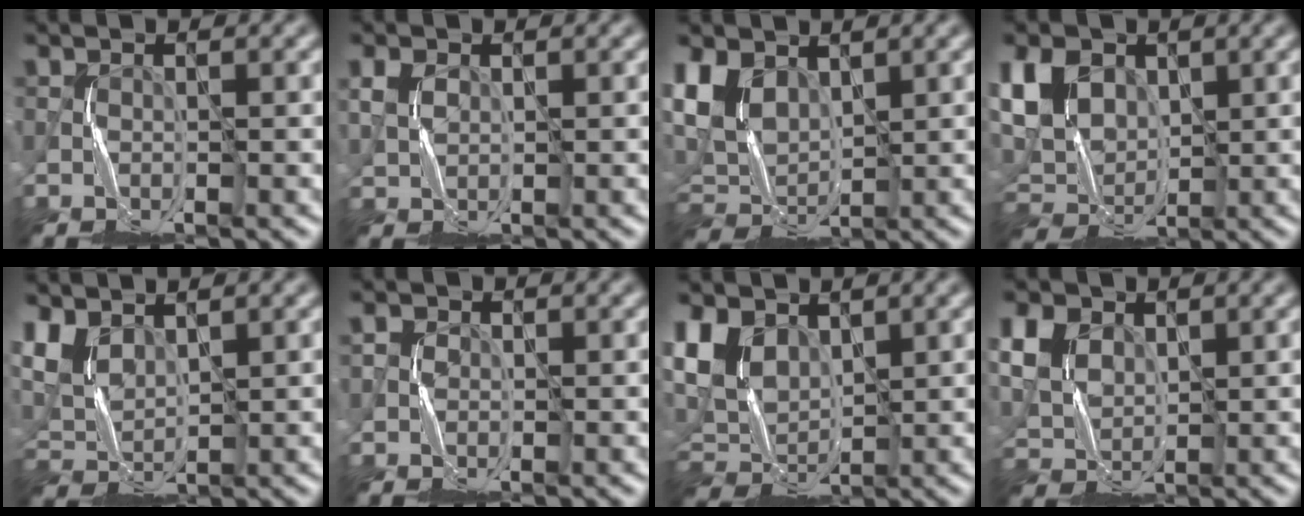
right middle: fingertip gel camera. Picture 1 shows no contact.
{"total": 1.4, "force": [0.5, 1.0, 0.8], "torque": [-0.025, -0.001, 0.015]}
{"total": 5.1, "force": [2.1, 3.5, 3.1], "torque": [-0.080, -0.005, 0.040]}
{"total": 7.5, "force": [2.2, 5.6, 4.5], "torque": [-0.119, 0.011, 0.040]}
{"total": 4.3, "force": [2.9, 2.1, 2.5], "torque": [-0.072, 0.003, 0.059]}
{"total": 1.1, "force": [0.2, 1.0, 0.2], "torque": [-0.009, 0.000, 0.002]}
{"total": 5.4, "force": [2.1, 3.7, 3.2], "torque": [-0.084, -0.005, 0.039]}
{"total": 8.2, "force": [3.6, 5.6, 4.8], "torque": [-0.135, 0.022, 0.061]}